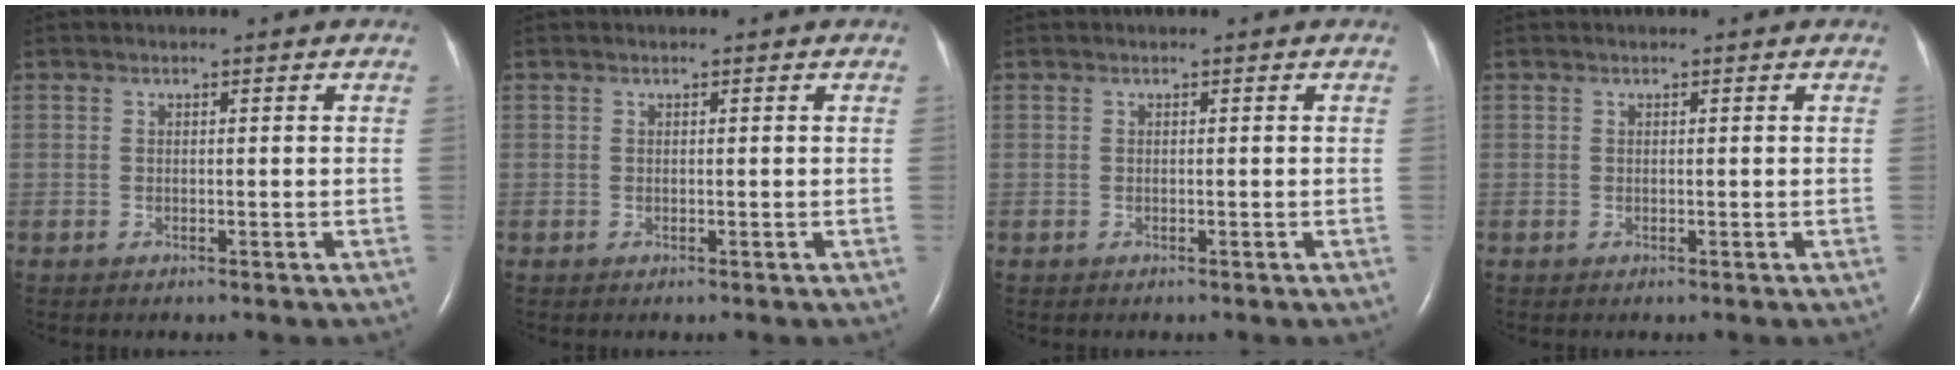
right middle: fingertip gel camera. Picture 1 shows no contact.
{"total": 0.0}
{"total": 0.0}
{"total": 0.0}